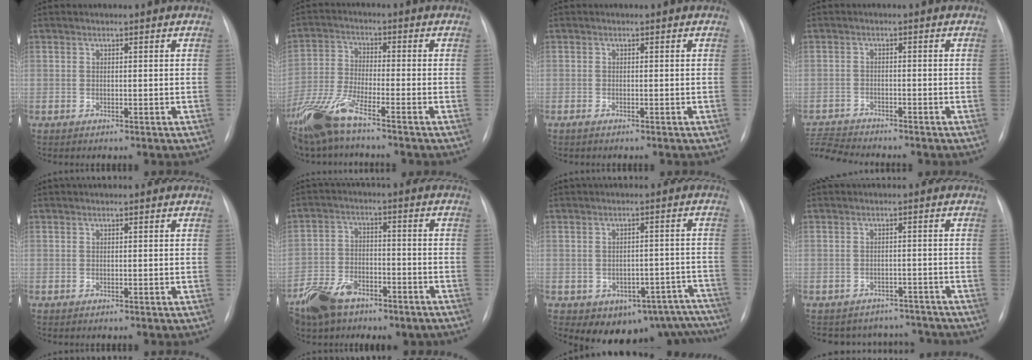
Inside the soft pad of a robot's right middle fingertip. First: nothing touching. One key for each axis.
{"total": 10.2, "fx": -7.6, "fy": 1.1, "fz": 6.7, "tx": -0.154, "ty": -0.025, "tz": -0.150}
{"total": 0.8, "fx": -0.6, "fy": 0.1, "fz": 0.5, "tx": -0.014, "ty": -0.002, "tz": -0.009}
{"total": 5.5, "fx": -5.4, "fy": -0.9, "fz": 0.3, "tx": -0.009, "ty": -0.013, "tz": -0.099}
{"total": 0.0}
{"total": 11.9, "fx": -8.0, "fy": 6.7, "fz": 5.7, "tx": -0.123, "ty": 0.010, "tz": -0.132}
{"total": 14.1, "fx": -10.8, "fy": 8.0, "fz": 4.2, "tx": -0.022, "ty": 0.044, "tz": -0.117}
{"total": 8.8, "fx": -8.2, "fy": 3.1, "fz": 0.0, "tx": 0.001, "ty": 0.023, "tz": -0.095}